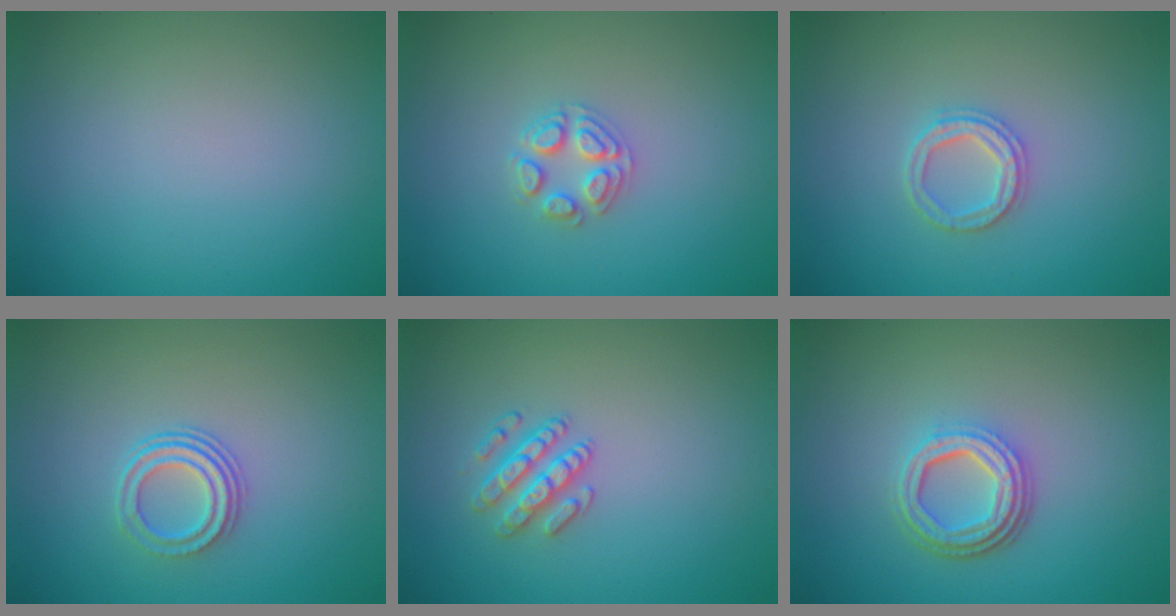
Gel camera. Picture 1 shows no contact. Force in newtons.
{"total": 2.5, "press": 2.5, "slide": 0.3}
{"total": 2.4, "press": 2.4, "slide": 0.4}
{"total": 3.0, "press": 2.2, "slide": 2.0}
{"total": 2.5, "press": 2.4, "slide": 0.5}
{"total": 4.3, "press": 3.2, "slide": 2.9}